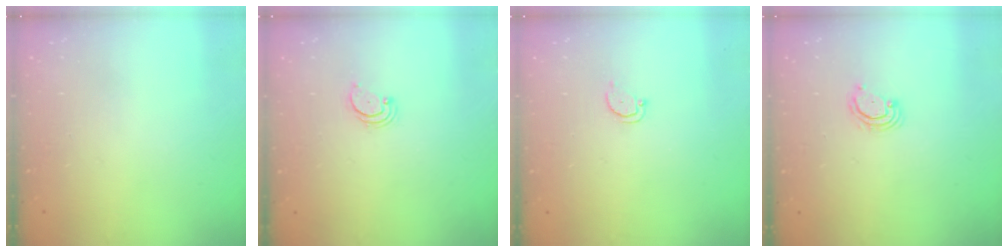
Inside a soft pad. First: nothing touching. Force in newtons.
{"total": 2.2, "press": 2.2, "slide": 0.2}
{"total": 2.0, "press": 2.0, "slide": 0.2}
{"total": 3.4, "press": 3.4, "slide": 0.3}